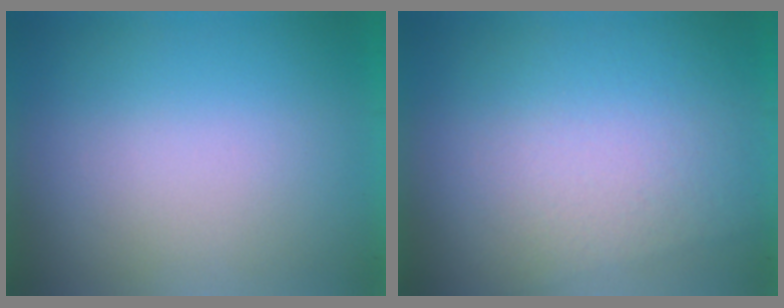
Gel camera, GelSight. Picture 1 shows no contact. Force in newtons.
{"total": 3.0}